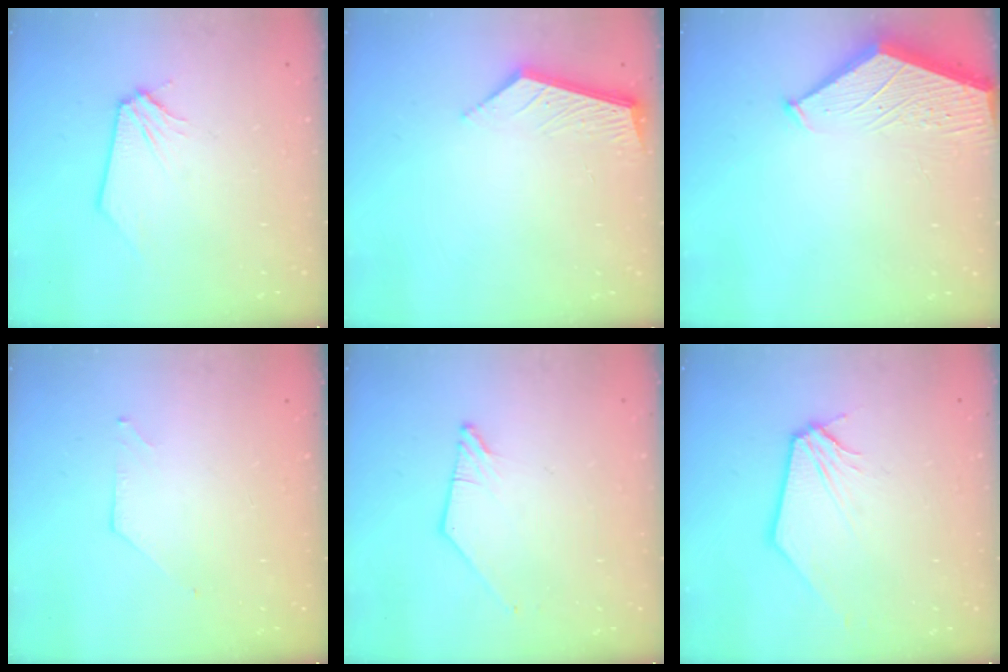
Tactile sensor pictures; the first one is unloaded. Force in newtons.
{"total": 6.0, "press": 6.0, "slide": 0.6}
{"total": 3.1, "press": 3.1, "slide": 0.4}
{"total": 0.0}
{"total": 0.8, "press": 0.8, "slide": 0.2}
{"total": 0.7, "press": 0.7, "slide": 0.2}